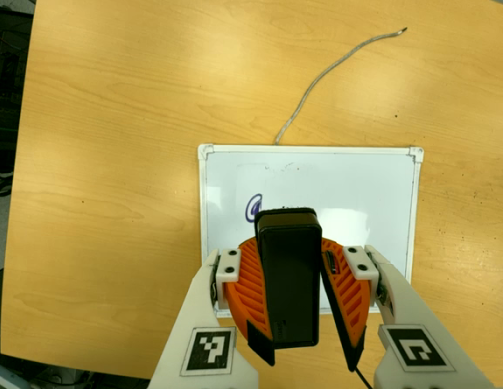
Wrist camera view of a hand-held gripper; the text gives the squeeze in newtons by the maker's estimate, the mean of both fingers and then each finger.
{"total": 11.2, "left": 11.5, "right": 10.9}